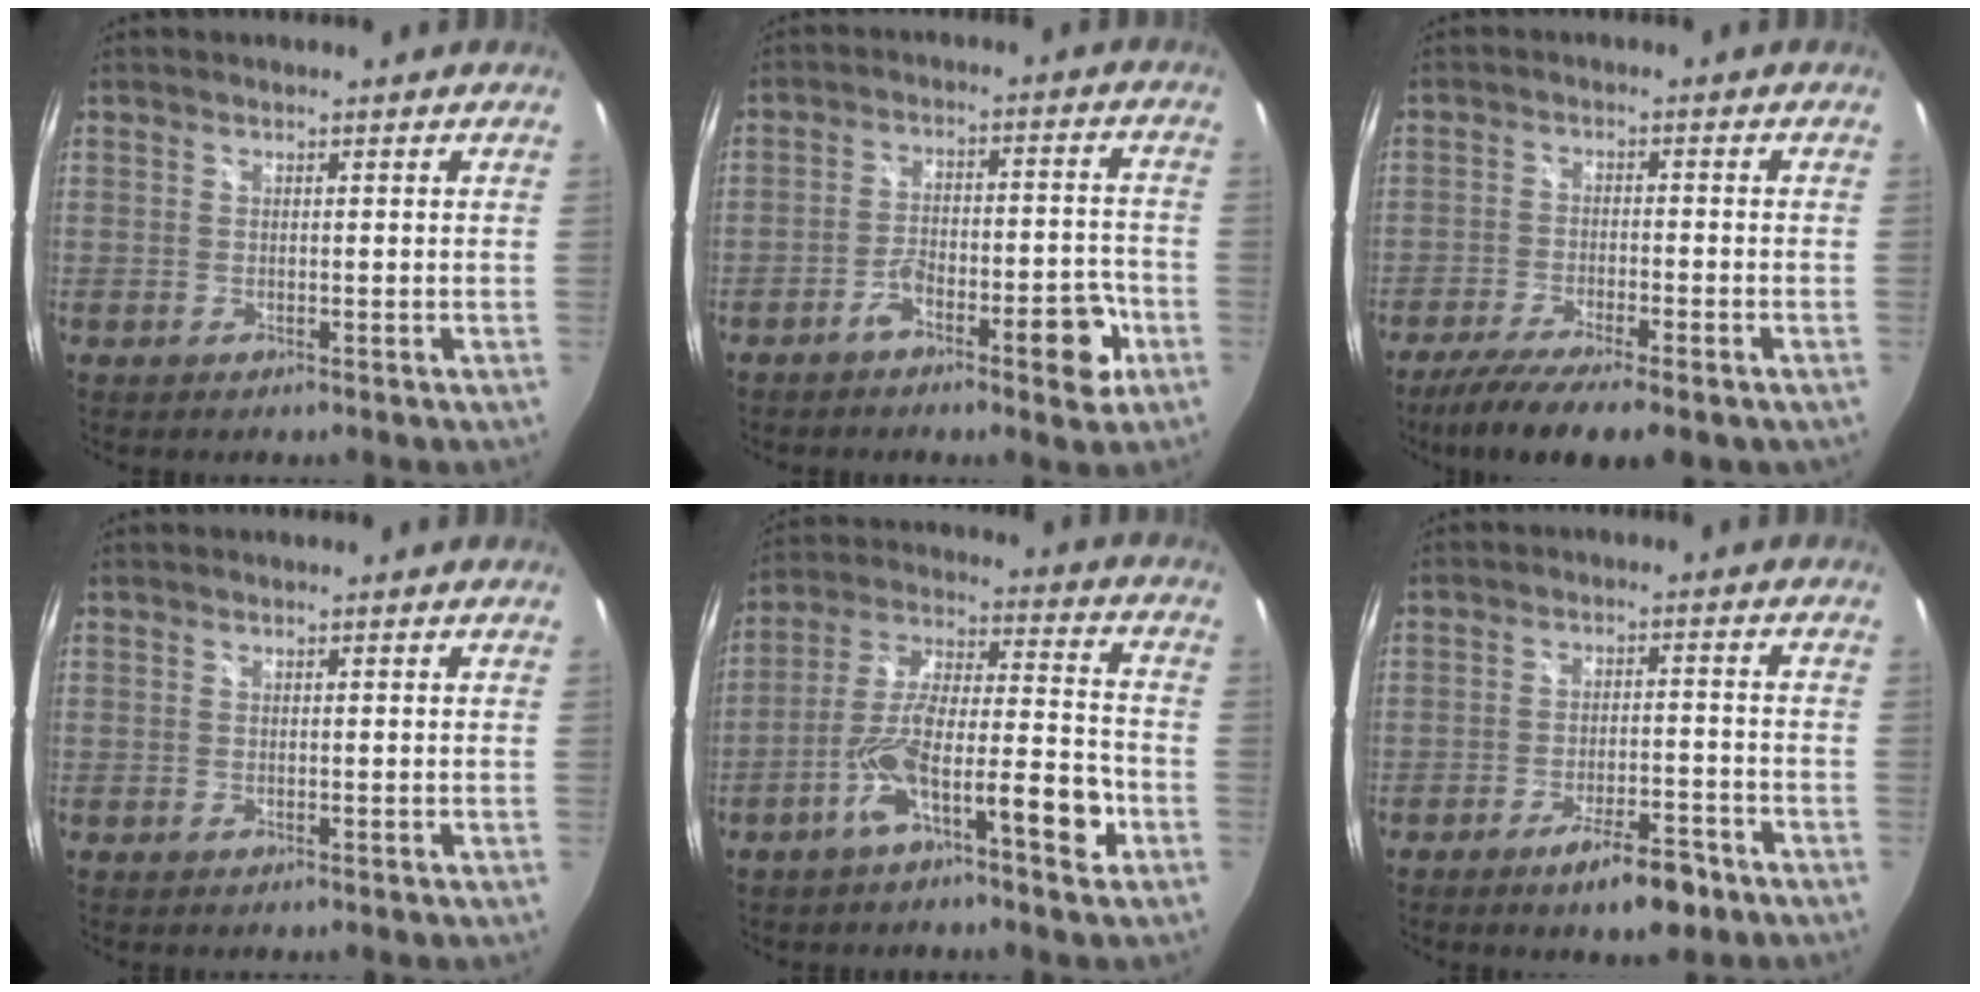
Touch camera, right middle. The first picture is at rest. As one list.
[{"total": 8.8, "force": [-5.2, 2.6, 6.6], "torque": [-0.110, 0.008, -0.071]}, {"total": 11.6, "force": [-8.5, 2.4, 7.4], "torque": [-0.154, -0.036, -0.141]}, {"total": 0.0}, {"total": 12.9, "force": [-6.5, 2.7, 10.9], "torque": [-0.196, 0.011, -0.108]}, {"total": 7.8, "force": [-5.4, 2.1, 5.2], "torque": [-0.095, -0.002, -0.079]}]